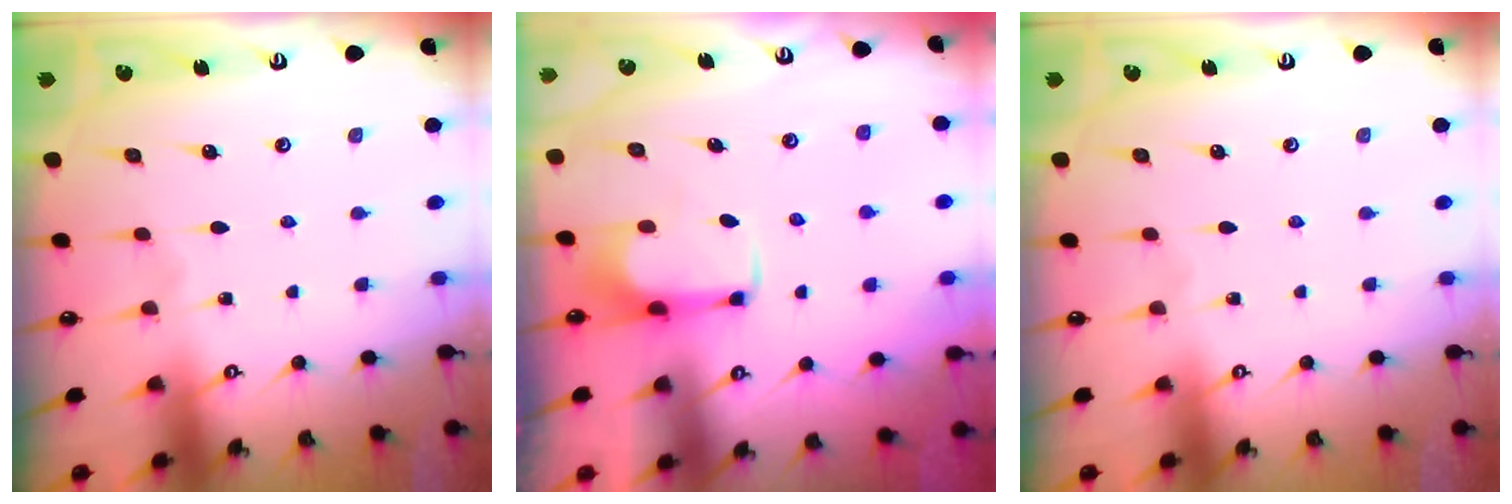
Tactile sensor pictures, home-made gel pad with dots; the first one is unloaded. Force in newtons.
{"total": 1.9, "press": 1.8, "slide": 0.6}
{"total": 0.0}